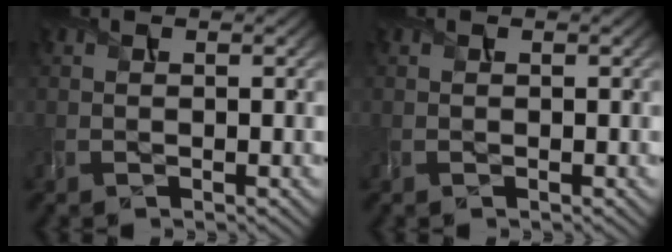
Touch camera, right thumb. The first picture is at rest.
{"total": 0.0}